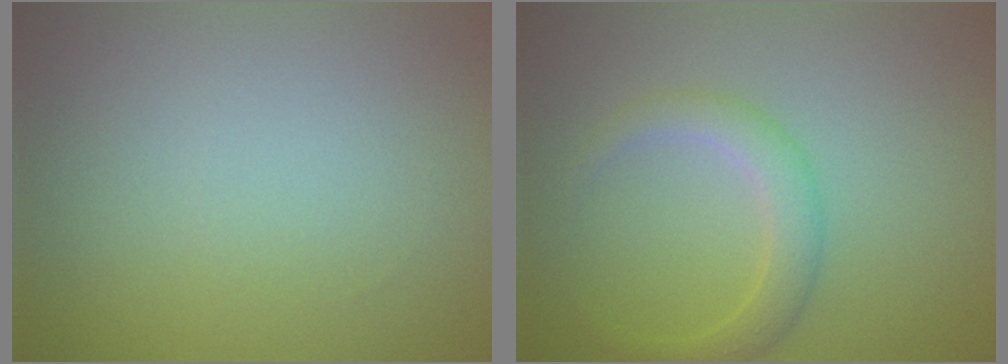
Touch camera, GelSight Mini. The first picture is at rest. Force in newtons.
{"total": 2.5, "press": 2.5, "slide": 0.0}